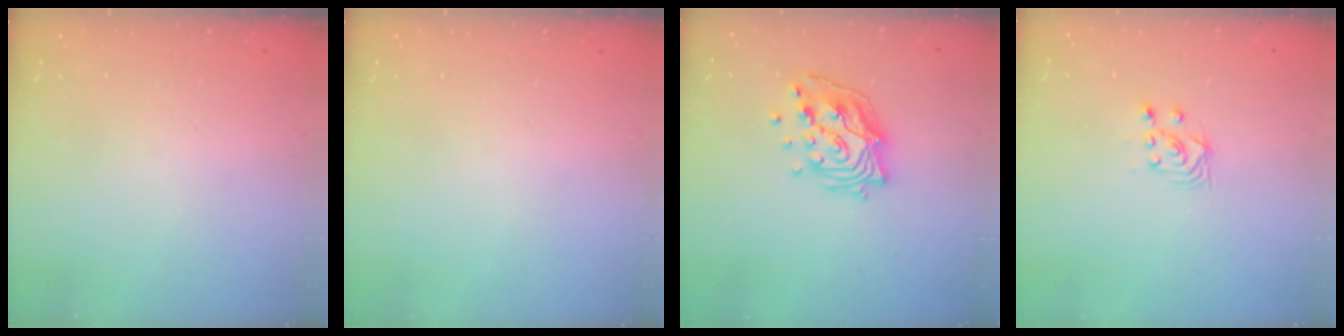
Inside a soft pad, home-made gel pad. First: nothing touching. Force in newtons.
{"total": 0.0}
{"total": 14.9, "press": 14.8, "slide": 1.4}
{"total": 3.5, "press": 3.2, "slide": 1.4}